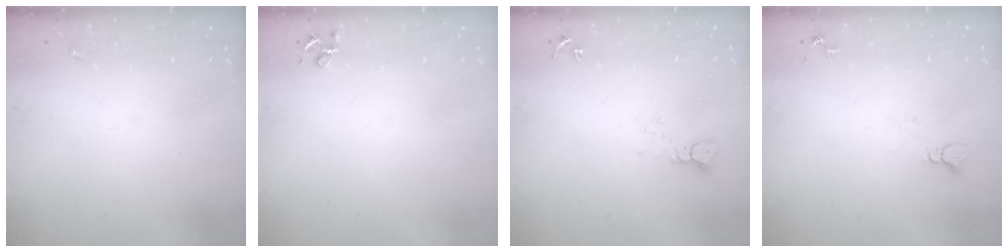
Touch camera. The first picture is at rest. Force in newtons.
{"total": 3.9, "press": 3.9, "slide": 0.5}
{"total": 3.5, "press": 3.5, "slide": 0.3}
{"total": 4.3, "press": 4.3, "slide": 0.4}